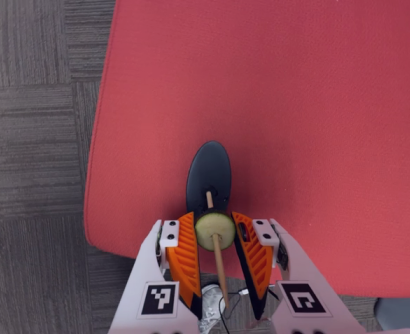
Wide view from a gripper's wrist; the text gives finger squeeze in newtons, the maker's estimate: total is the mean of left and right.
{"total": 7.7, "left": 7.5, "right": 8.0}